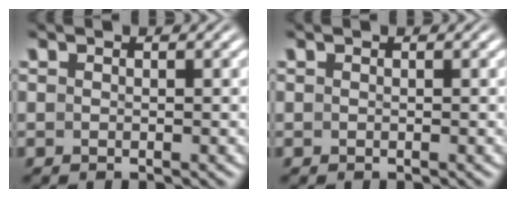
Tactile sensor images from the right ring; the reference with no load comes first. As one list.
[{"total": 0.0}]